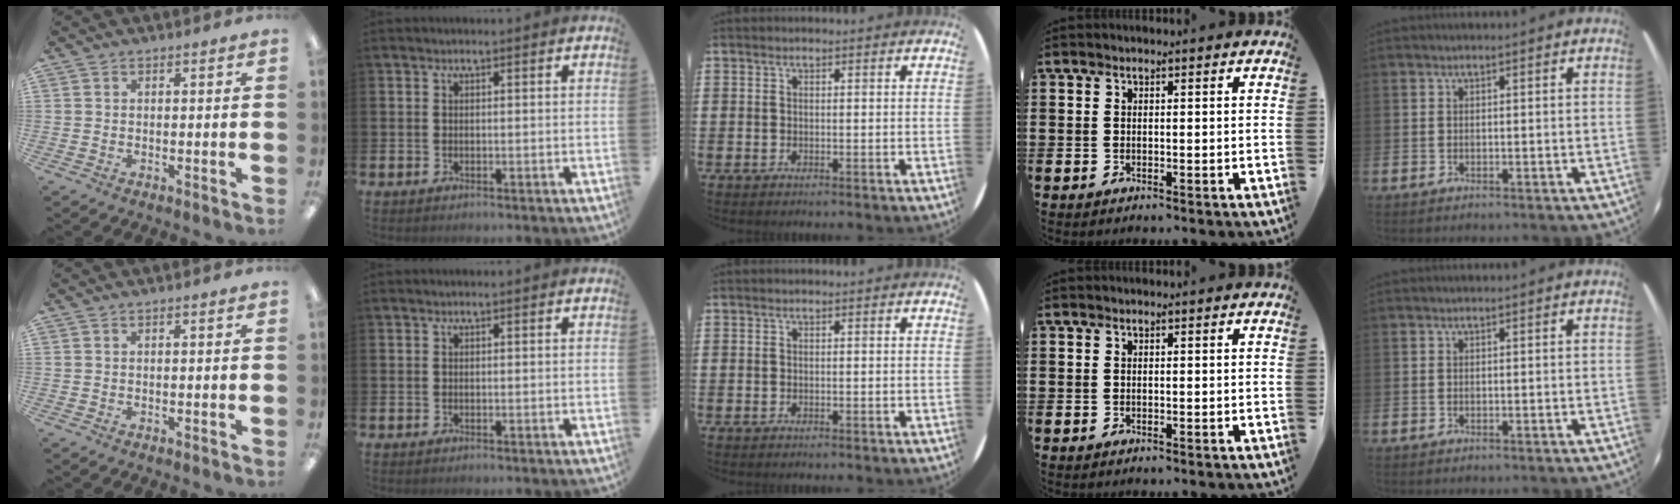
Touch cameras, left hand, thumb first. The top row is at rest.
{}